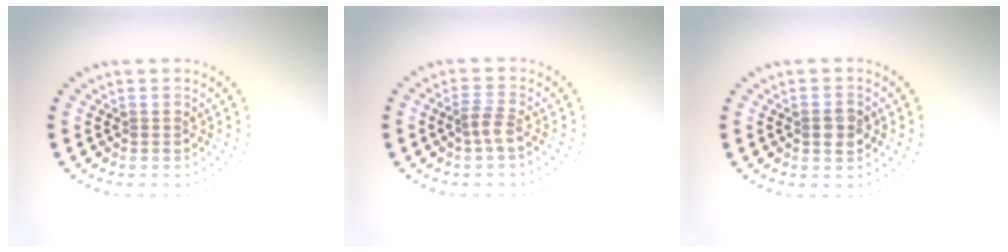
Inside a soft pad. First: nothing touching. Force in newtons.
{"total": 1.7, "press": 1.4, "slide": 1.0}
{"total": 1.8, "press": 1.7, "slide": 0.2}